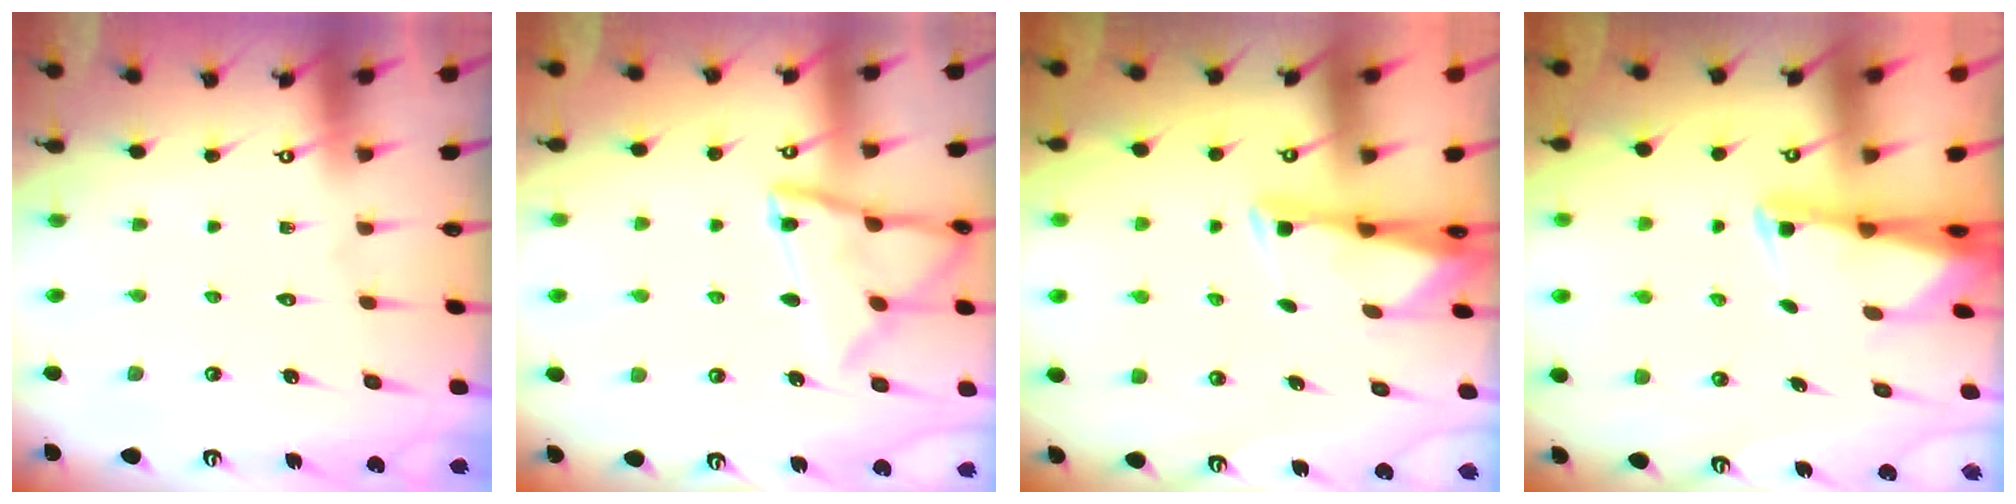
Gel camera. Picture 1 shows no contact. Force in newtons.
{"total": 13.1, "press": 13.0, "slide": 1.4}
{"total": 2.8, "press": 2.7, "slide": 0.4}
{"total": 2.5, "press": 2.4, "slide": 0.5}